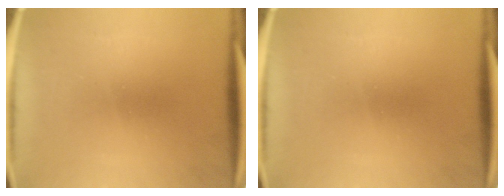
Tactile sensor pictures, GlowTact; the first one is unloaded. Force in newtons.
{"total": 0.0}